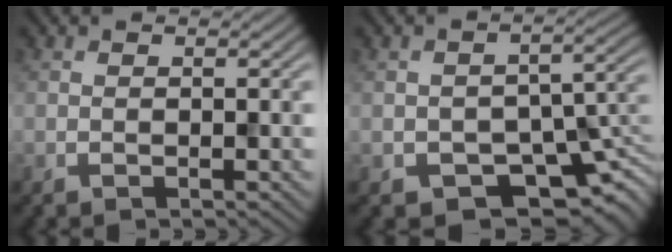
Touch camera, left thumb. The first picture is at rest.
{"total": 8.2, "force": [-5.1, 4.7, 4.4], "torque": [-0.055, -0.031, -0.066]}